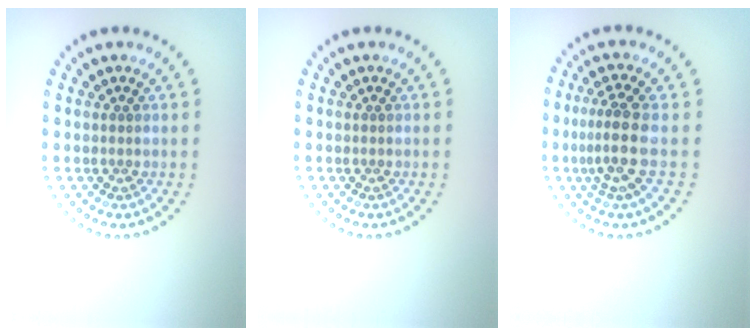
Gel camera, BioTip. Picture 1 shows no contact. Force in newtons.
{"total": 0.0}
{"total": 3.2, "press": 2.5, "slide": 2.0}